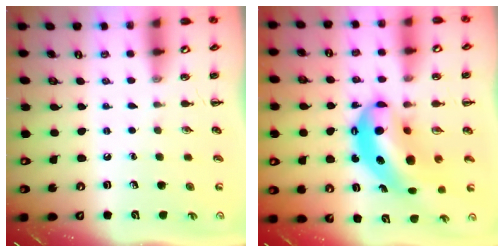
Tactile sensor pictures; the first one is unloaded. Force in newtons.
{"total": 12.5, "press": 12.1, "slide": 3.1}